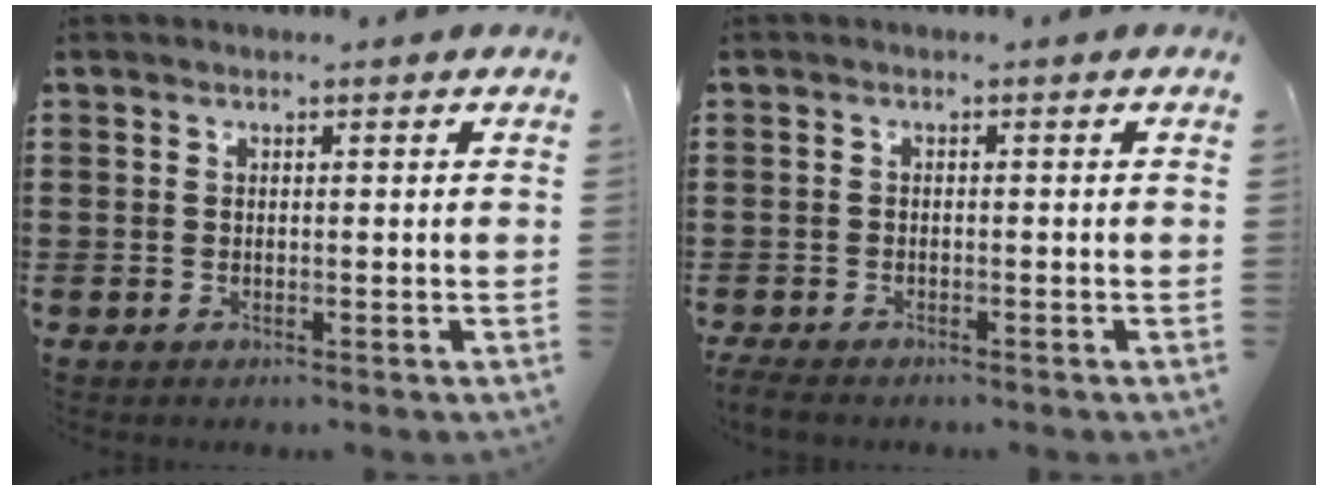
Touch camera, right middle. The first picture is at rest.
{"total": 1.5, "force": [-1.4, 0.2, 0.5], "torque": [-0.020, -0.004, -0.030]}